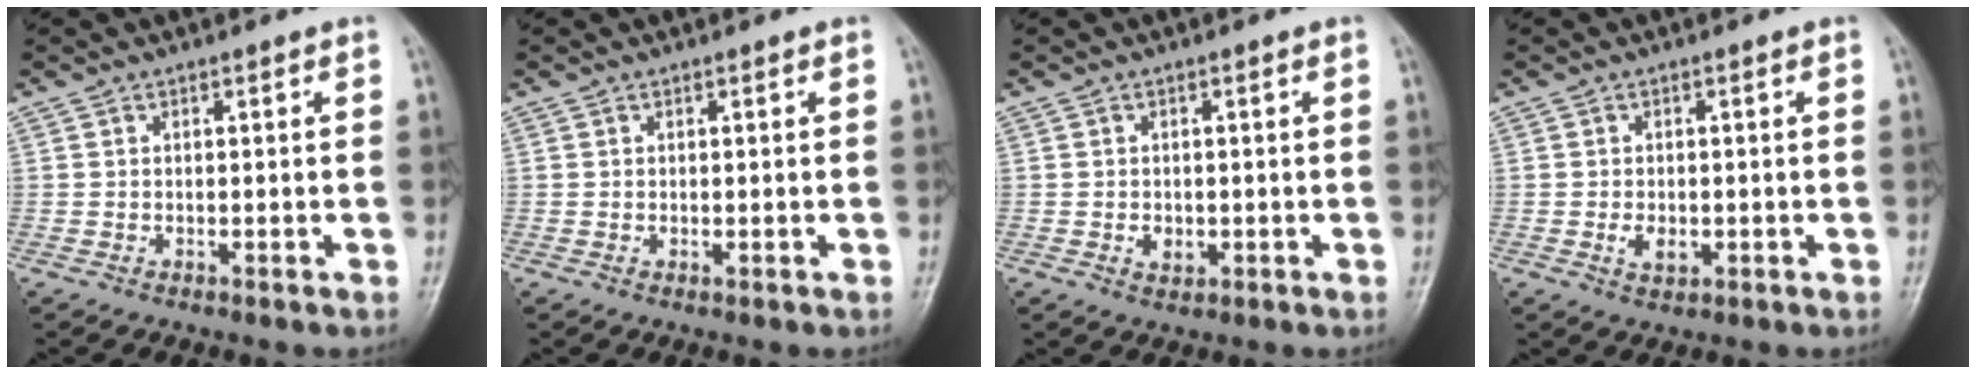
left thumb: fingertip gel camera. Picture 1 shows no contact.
{"total": 0.6, "force": [0.2, 0.2, 0.5], "torque": [-0.007, 0.001, 0.004]}
{"total": 2.2, "force": [-0.4, 1.7, 1.4], "torque": [-0.016, -0.001, -0.002]}
{"total": 2.8, "force": [-0.6, 1.9, 2.1], "torque": [-0.033, -0.002, -0.007]}